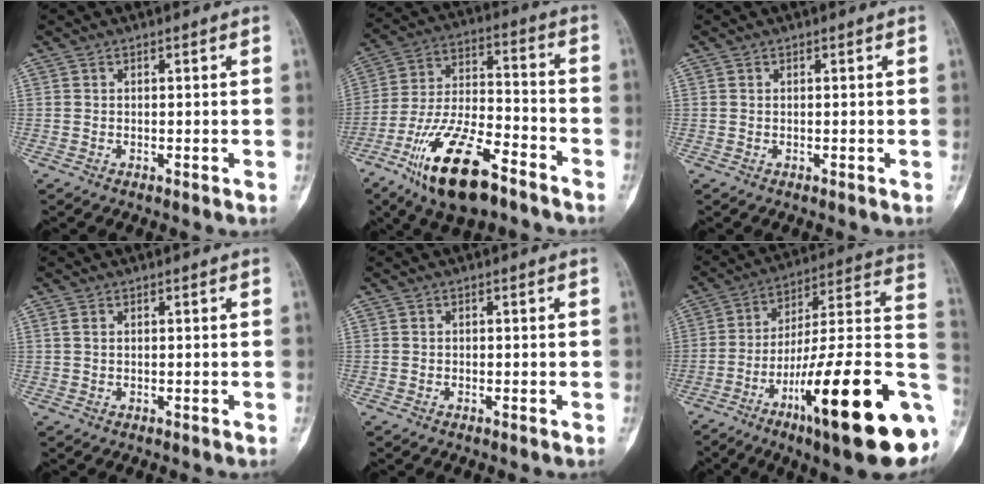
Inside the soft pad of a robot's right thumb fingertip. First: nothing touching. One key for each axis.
{"total": 18.9, "fx": -11.4, "fy": 7.0, "fz": 13.4, "tx": -0.251, "ty": 0.064, "tz": -0.204}
{"total": 0.0}
{"total": 1.0, "fx": 0.3, "fy": 0.7, "fz": 0.7, "tx": -0.020, "ty": 0.005, "tz": 0.010}
{"total": 0.0}
{"total": 29.8, "fx": -10.4, "fy": 6.5, "fz": 27.2, "tx": -0.336, "ty": 0.042, "tz": -0.158}